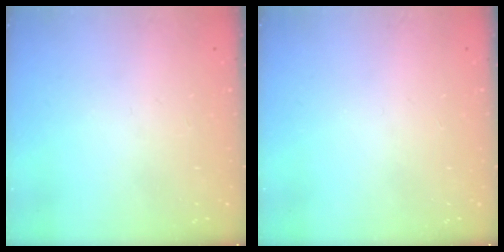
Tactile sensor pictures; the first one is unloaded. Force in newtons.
{"total": 0.0}